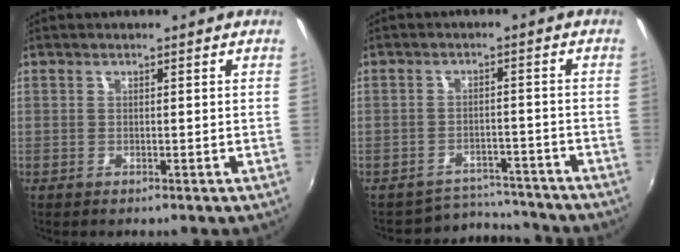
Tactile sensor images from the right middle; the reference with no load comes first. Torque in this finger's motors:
{"motor_torque": [-0.65, -0.26, -0.17, -0.04]}